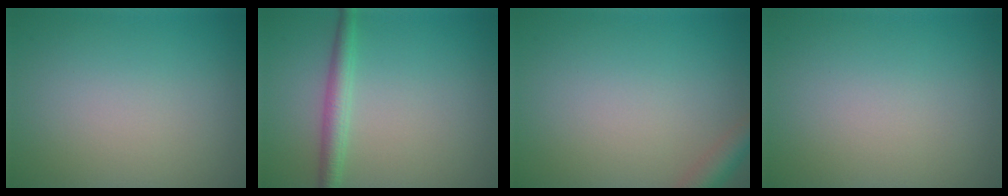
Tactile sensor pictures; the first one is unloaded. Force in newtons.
{"total": 2.4, "press": 2.4, "slide": 0.0}
{"total": 2.3, "press": 2.3, "slide": 0.1}
{"total": 0.0}